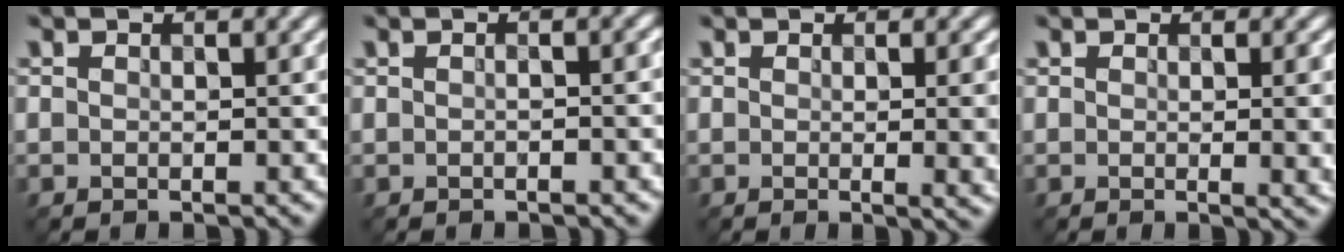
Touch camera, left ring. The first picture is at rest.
{"total": 3.3, "force": [0.2, 1.5, 2.9], "torque": [-0.008, 0.013, -0.016]}
{"total": 6.4, "force": [-0.2, 2.6, 5.9], "torque": [-0.040, -0.007, 0.007]}
{"total": 5.6, "force": [0.0, 2.2, 5.1], "torque": [-0.037, -0.007, 0.011]}